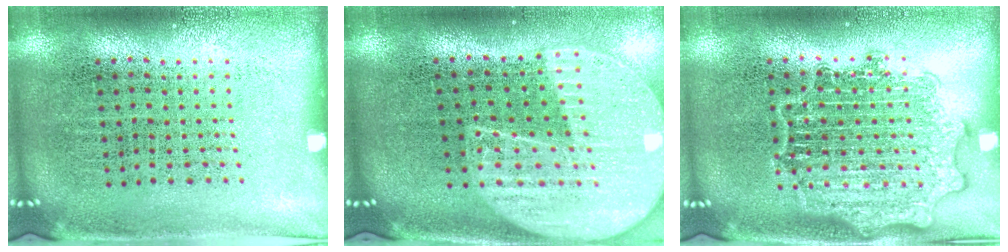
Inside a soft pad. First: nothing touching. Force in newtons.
{"total": 2.3, "press": 2.0, "slide": 1.1}
{"total": 3.0, "press": 3.0, "slide": 0.4}